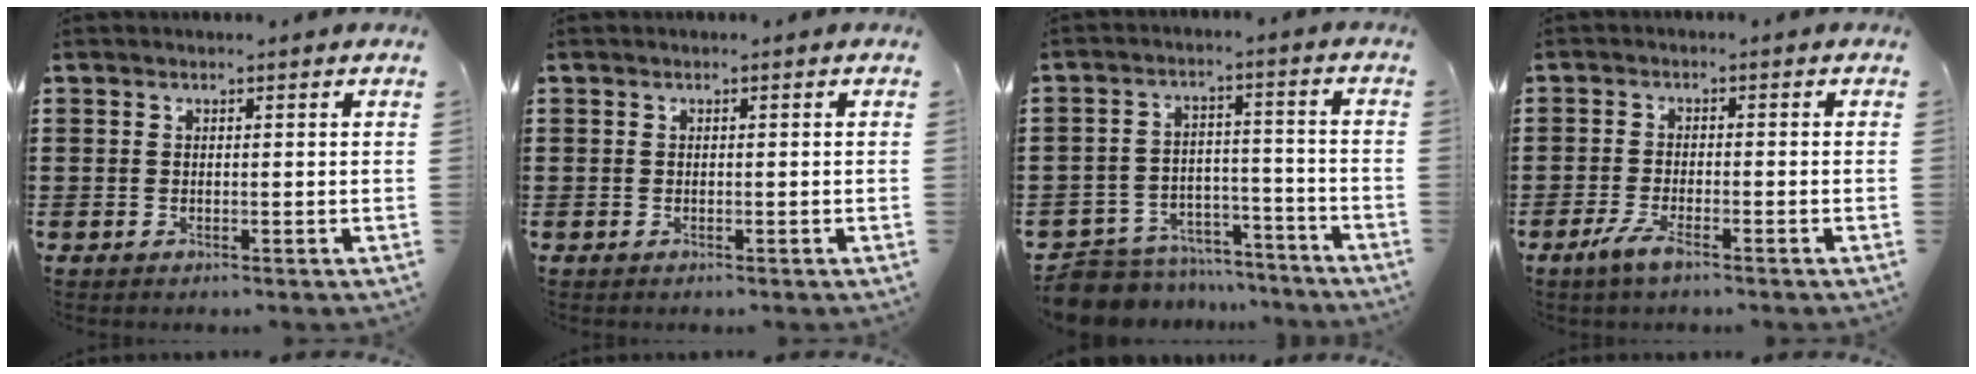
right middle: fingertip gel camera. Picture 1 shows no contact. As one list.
[{"total": 0.0}, {"total": 7.7, "force": [-7.5, 1.7, 0.5], "torque": [-0.013, 0.022, -0.151]}, {"total": 3.5, "force": [-2.2, 0.6, 2.7], "torque": [-0.064, -0.007, -0.046]}]